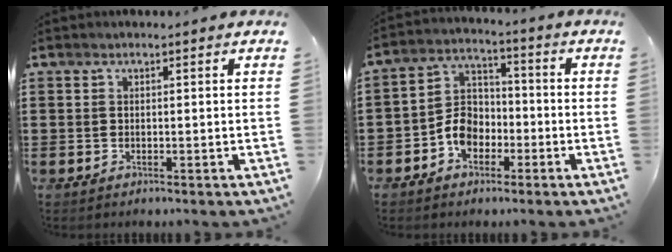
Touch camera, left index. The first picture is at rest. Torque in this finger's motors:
{"motor_torque": [0.98, 0.44, 0.29, 0.08]}